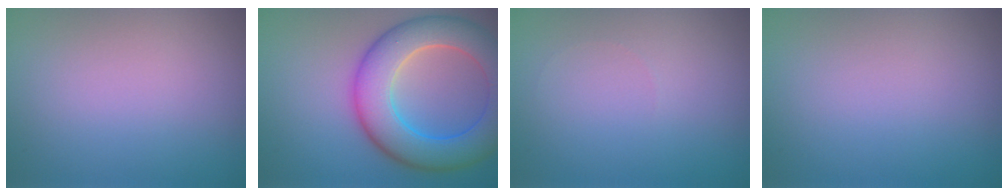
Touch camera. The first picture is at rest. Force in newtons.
{"total": 9.0, "press": 9.0, "slide": 0.4}
{"total": 0.0}
{"total": 0.0}